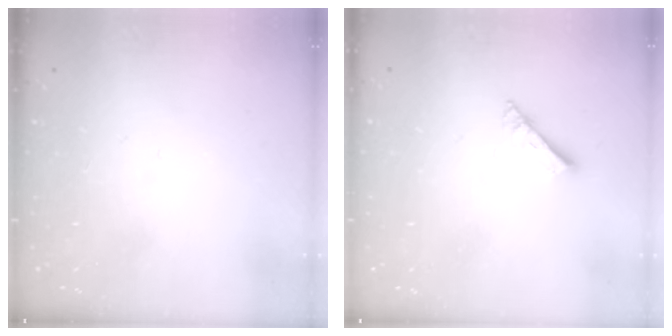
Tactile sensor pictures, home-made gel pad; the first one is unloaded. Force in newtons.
{"total": 3.5, "press": 3.4, "slide": 0.4}